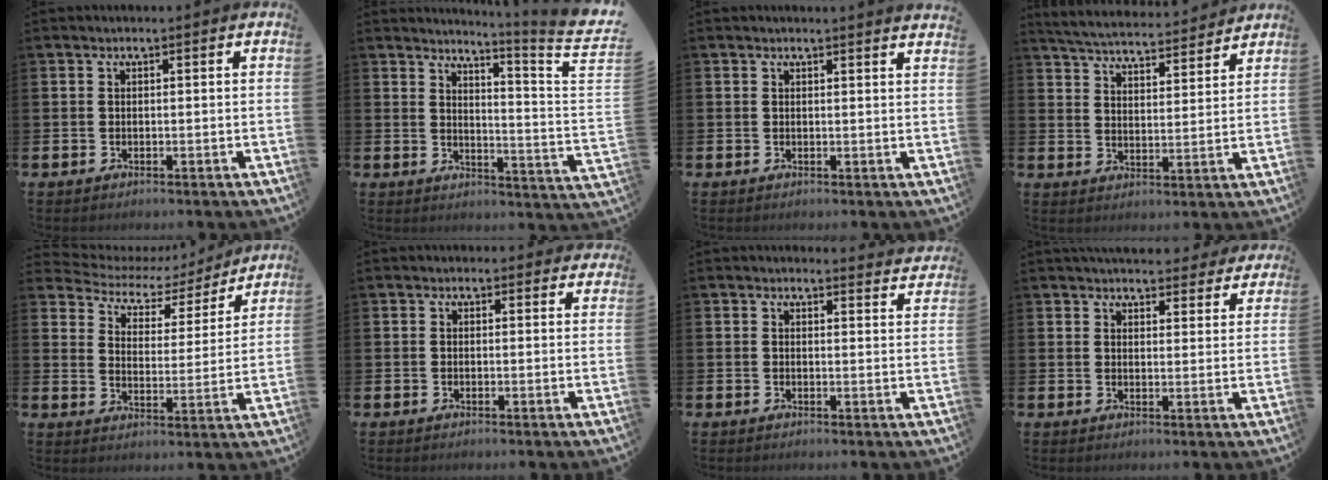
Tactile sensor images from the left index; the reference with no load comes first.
{"total": 4.2, "force": [3.2, -0.8, 2.7], "torque": [-0.048, -0.052, 0.038]}
{"total": 1.0, "force": [1.0, -0.2, 0.0], "torque": [0.003, -0.007, 0.018]}
{"total": 5.3, "force": [5.2, 0.4, 0.7], "torque": [-0.039, -0.040, 0.090]}
{"total": 5.3, "force": [4.4, 2.8, 0.9], "torque": [-0.045, -0.036, 0.068]}
{"total": 1.0, "force": [0.6, 0.8, 0.1], "torque": [0.006, 0.007, 0.009]}
{"total": 2.3, "force": [2.2, 0.3, 0.0], "torque": [0.005, -0.016, 0.038]}
{"total": 4.9, "force": [4.7, 1.5, 0.6], "torque": [-0.008, -0.027, 0.083]}